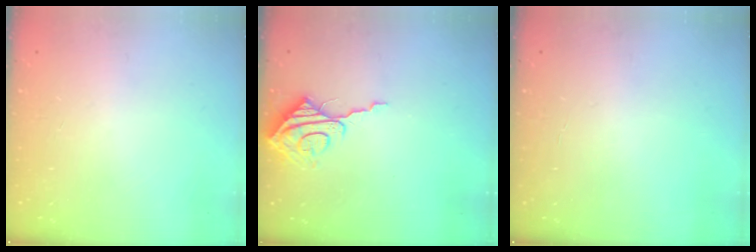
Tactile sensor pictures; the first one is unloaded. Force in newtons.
{"total": 9.1, "press": 9.1, "slide": 0.6}
{"total": 2.0, "press": 2.0, "slide": 0.2}